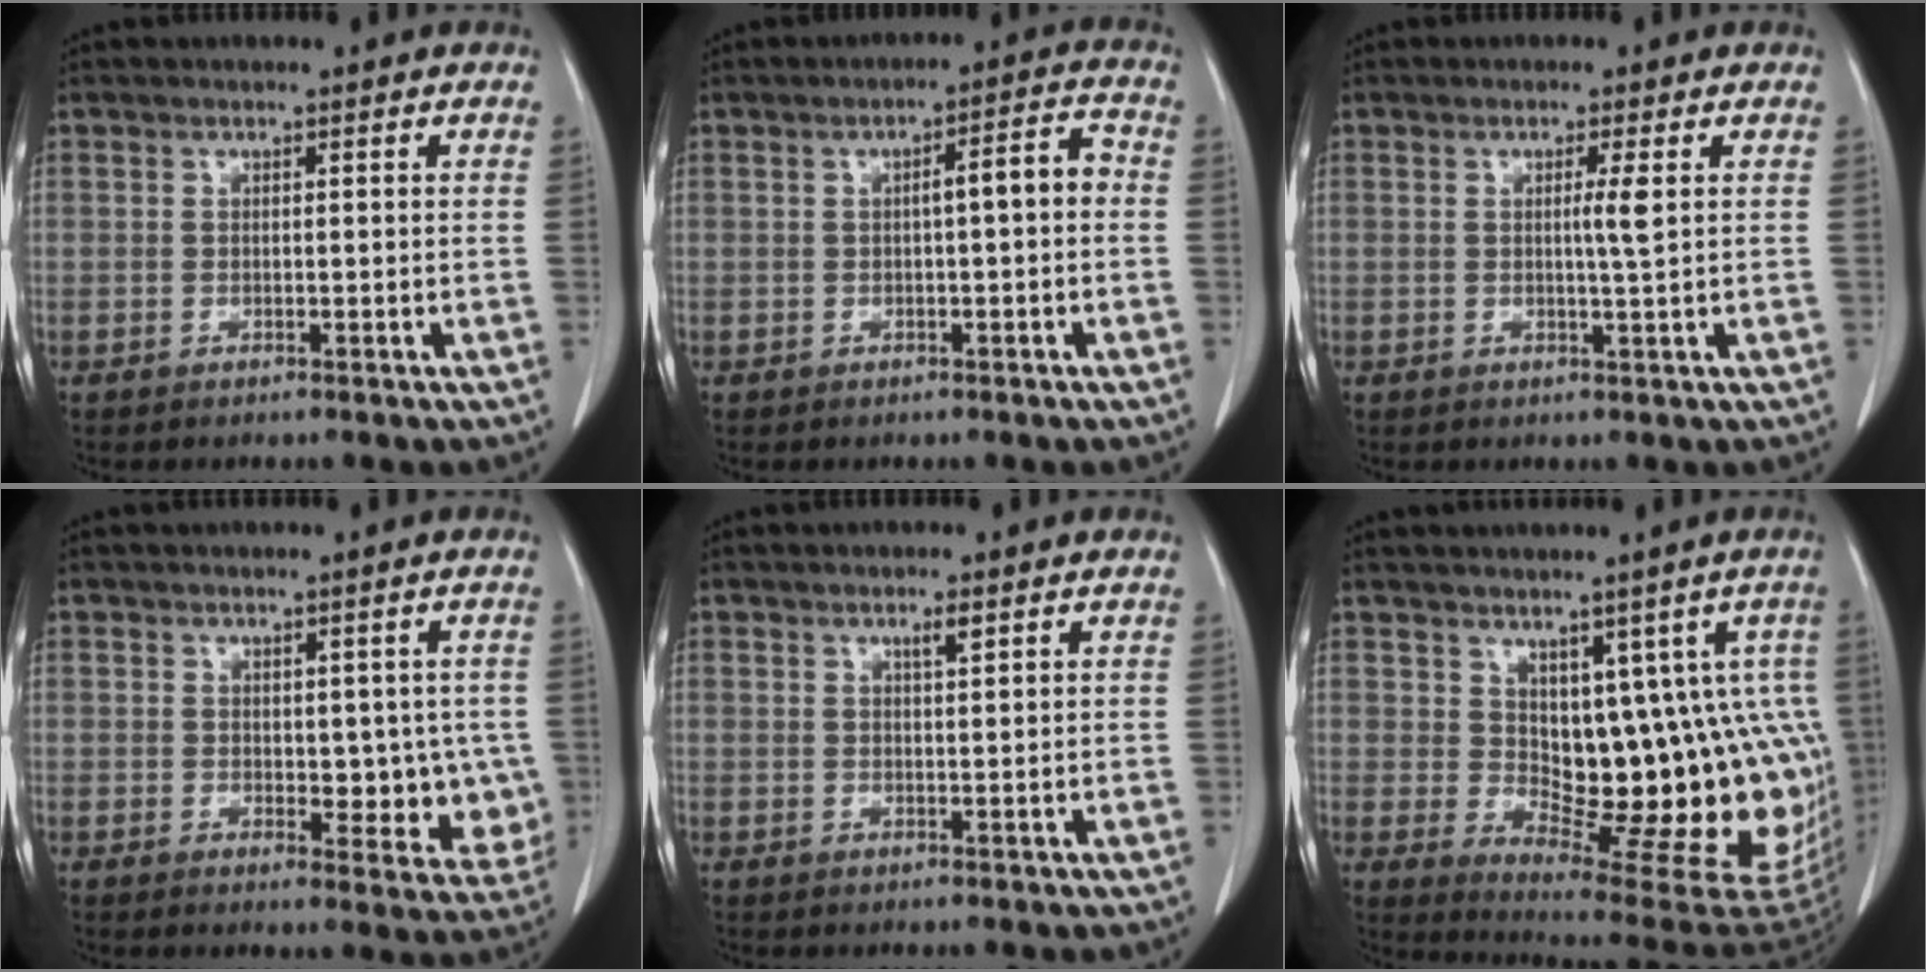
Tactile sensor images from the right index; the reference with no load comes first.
{"total": 4.5, "force": [0.0, 0.7, 4.5], "torque": [-0.064, 0.017, -0.002]}
{"total": 2.6, "force": [0.5, -0.5, 2.5], "torque": [-0.045, -0.005, 0.008]}
{"total": 6.9, "force": [0.2, 4.0, 5.7], "torque": [-0.040, -0.006, 0.009]}
{"total": 1.7, "force": [1.1, 0.2, 1.3], "torque": [-0.023, -0.001, 0.019]}
{"total": 14.8, "force": [3.0, 7.4, 12.5], "torque": [-0.136, 0.000, 0.059]}